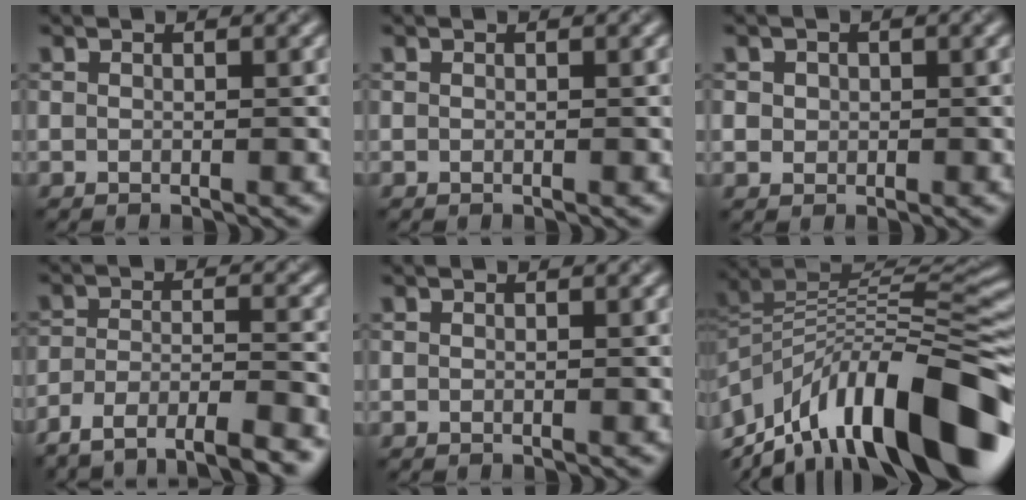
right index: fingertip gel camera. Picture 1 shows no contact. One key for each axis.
{"total": 0.0}
{"total": 1.6, "fx": 0.4, "fy": 1.5, "fz": 0.6, "tx": -0.008, "ty": 0.007, "tz": 0.010}
{"total": 7.4, "fx": -6.1, "fy": 1.8, "fz": 3.7, "tx": -0.064, "ty": -0.001, "tz": -0.107}
{"total": 0.0}
{"total": 14.2, "fx": -6.0, "fy": 5.6, "fz": 11.6, "tx": -0.187, "ty": 0.028, "tz": -0.109}